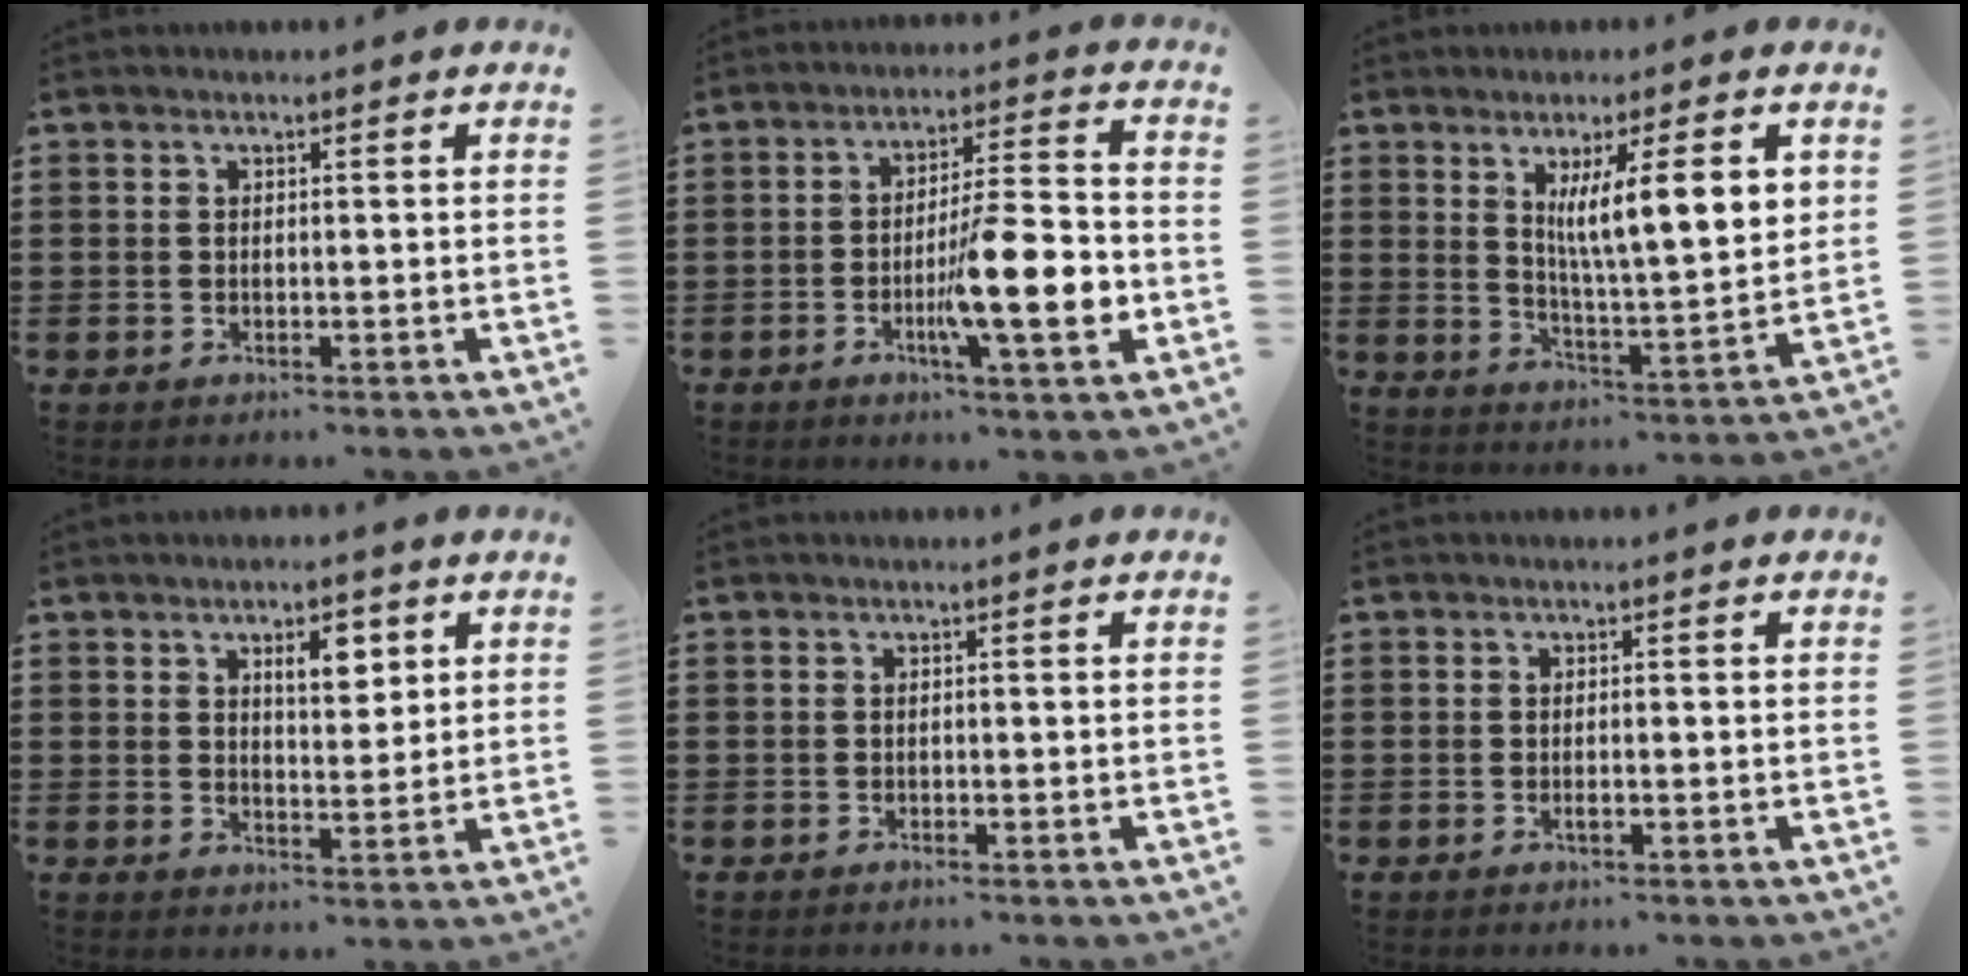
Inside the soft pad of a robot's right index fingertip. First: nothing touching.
{"total": 12.6, "force": [-3.7, 2.1, 11.9], "torque": [-0.188, -0.007, -0.065]}
{"total": 9.8, "force": [3.8, 1.5, 8.9], "torque": [-0.152, -0.013, 0.058]}
{"total": 5.0, "force": [2.4, 2.1, 3.9], "torque": [-0.059, 0.000, 0.035]}
{"total": 0.0}
{"total": 0.9, "force": [-0.4, 0.0, 0.8], "torque": [-0.015, -0.004, -0.006]}